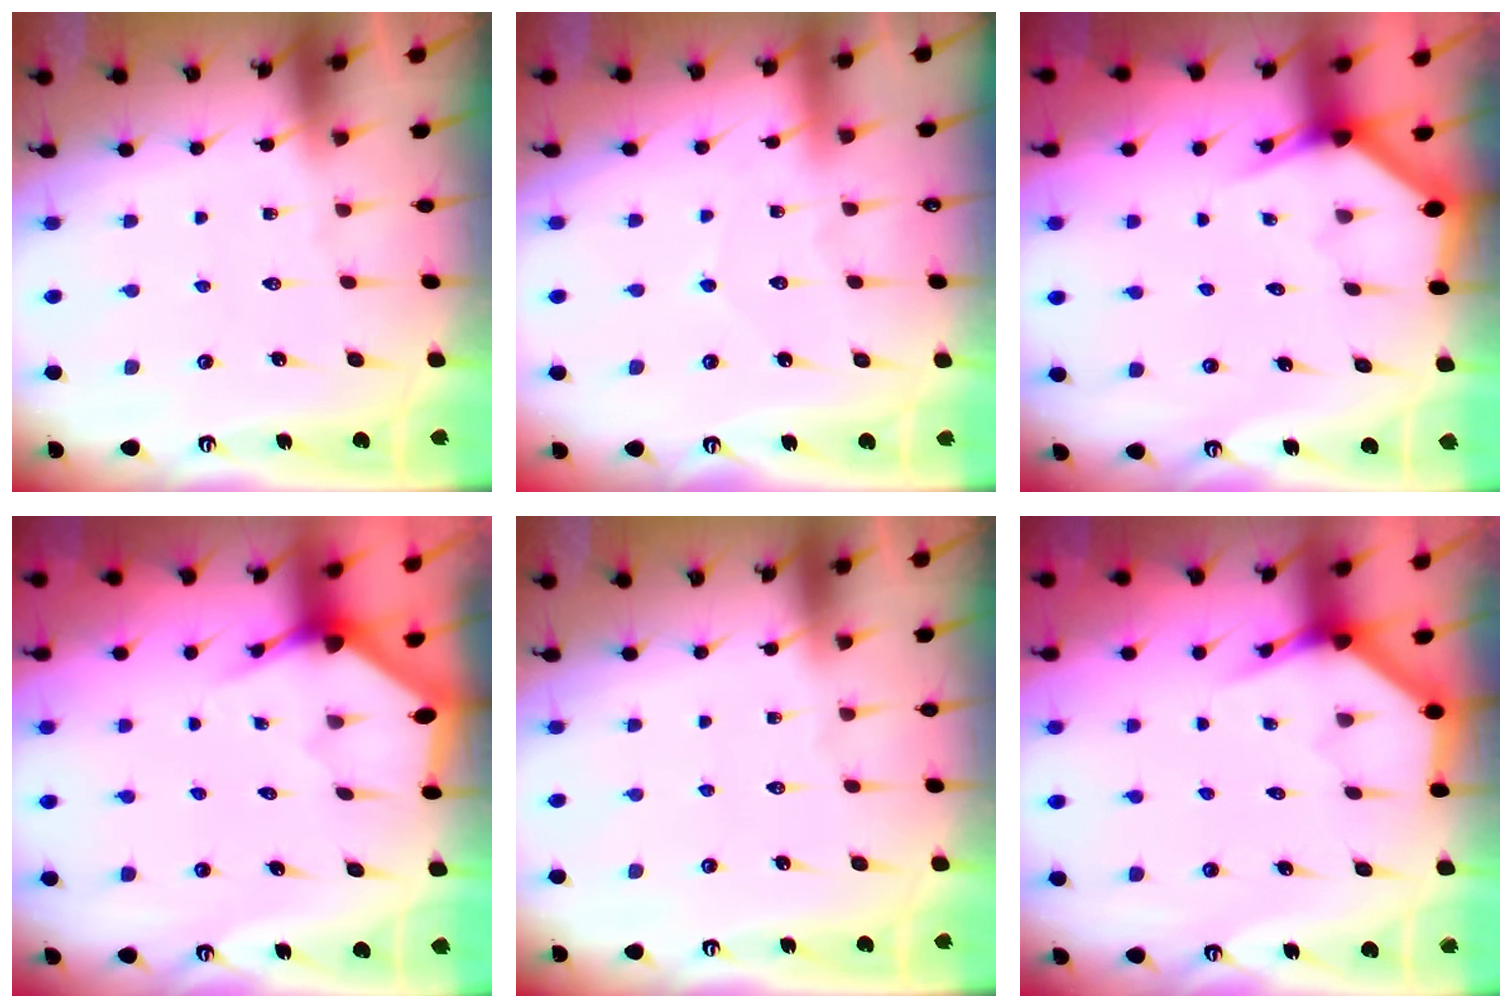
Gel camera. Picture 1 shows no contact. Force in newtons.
{"total": 4.0, "press": 4.0, "slide": 0.5}
{"total": 2.9, "press": 2.9, "slide": 0.1}
{"total": 3.1, "press": 3.1, "slide": 0.2}
{"total": 0.0}
{"total": 4.0, "press": 4.0, "slide": 0.2}